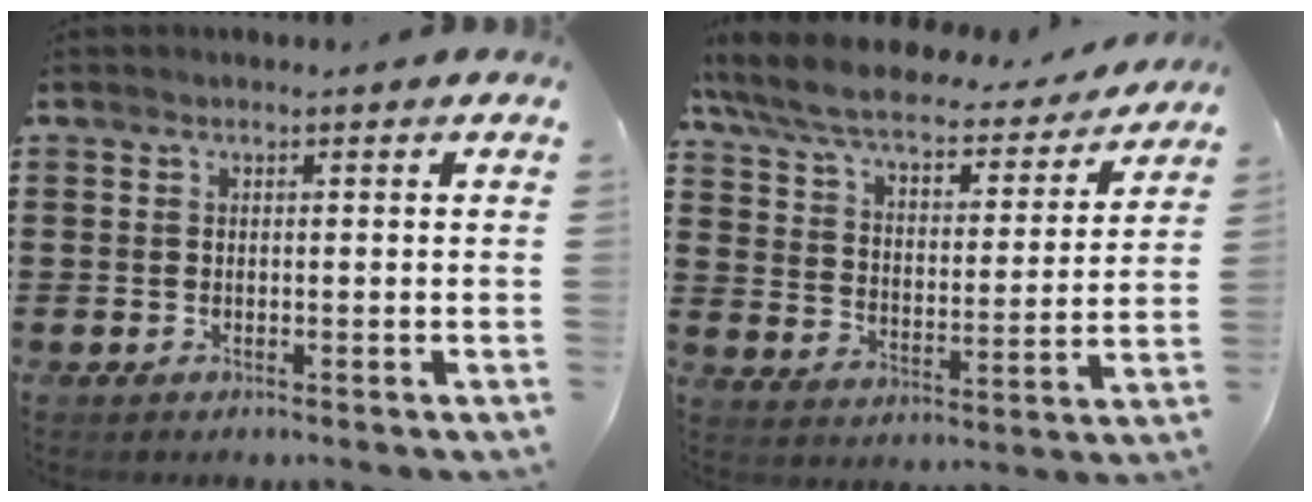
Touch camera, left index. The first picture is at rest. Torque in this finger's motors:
{"motor_torque": [2.14, 0.00, 0.72, 0.21]}